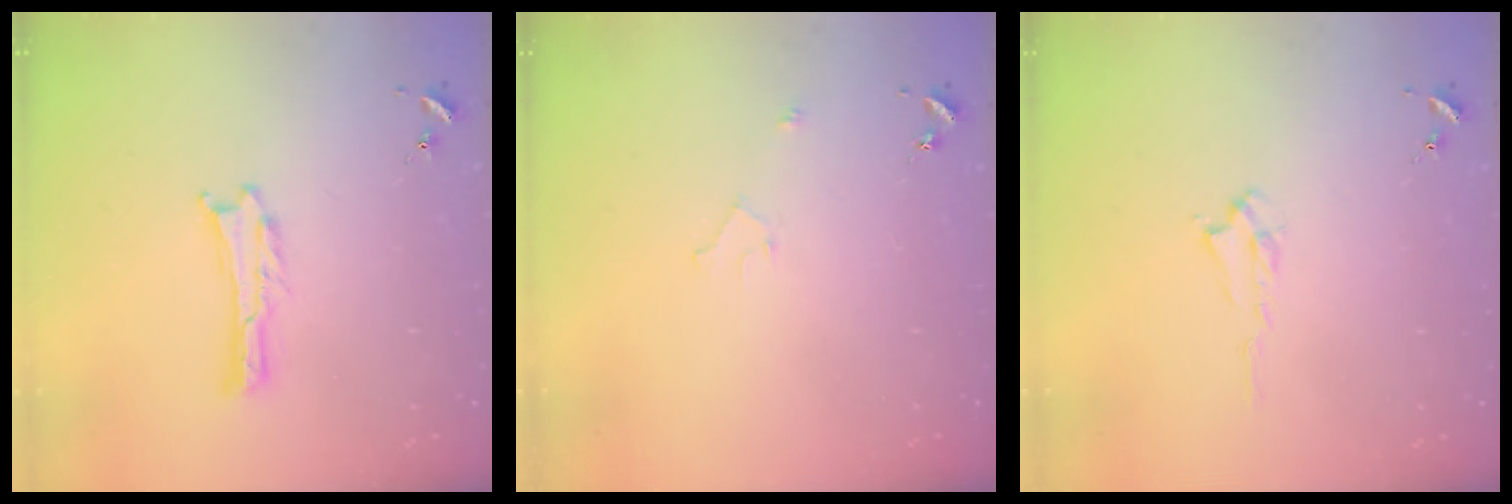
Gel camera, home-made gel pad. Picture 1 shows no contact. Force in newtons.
{"total": 1.8, "press": 1.7, "slide": 0.2}
{"total": 1.3, "press": 1.3, "slide": 0.3}